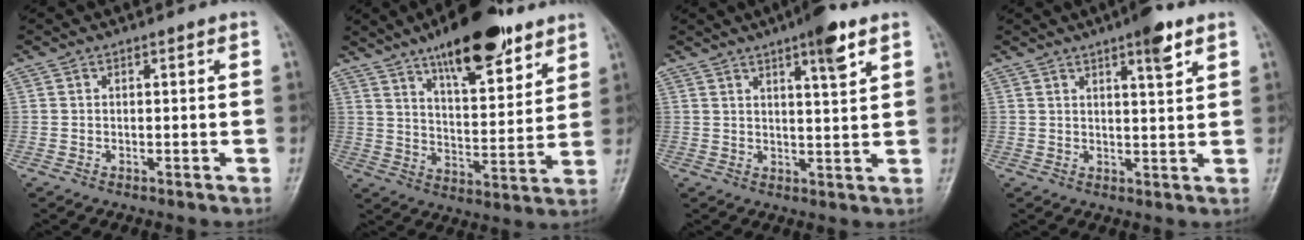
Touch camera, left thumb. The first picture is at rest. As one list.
[{"total": 17.4, "force": [11.7, 6.0, 11.5], "torque": [-0.139, -0.061, 0.185]}, {"total": 7.0, "force": [4.1, 1.2, 5.5], "torque": [-0.076, -0.020, 0.060]}, {"total": 5.6, "force": [3.4, 1.1, 4.3], "torque": [-0.057, -0.018, 0.047]}]